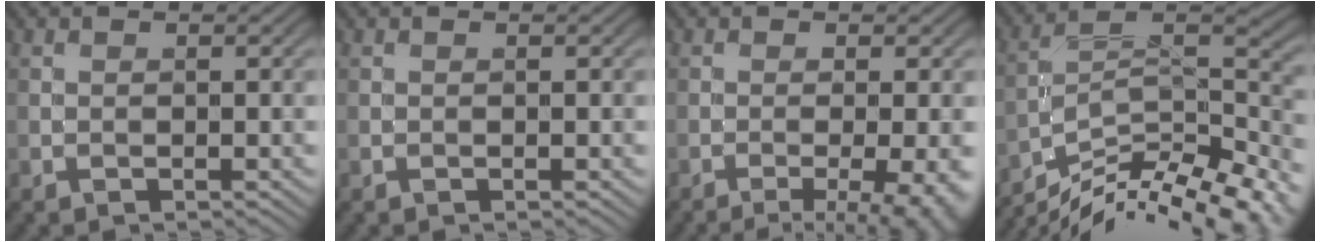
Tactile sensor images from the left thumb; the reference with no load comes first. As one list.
[{"total": 0.0}, {"total": 8.3, "force": [-4.2, 2.5, 6.7], "torque": [-0.085, -0.012, -0.045]}, {"total": 15.5, "force": [-11.9, 4.9, 8.6], "torque": [-0.162, 0.006, -0.184]}]